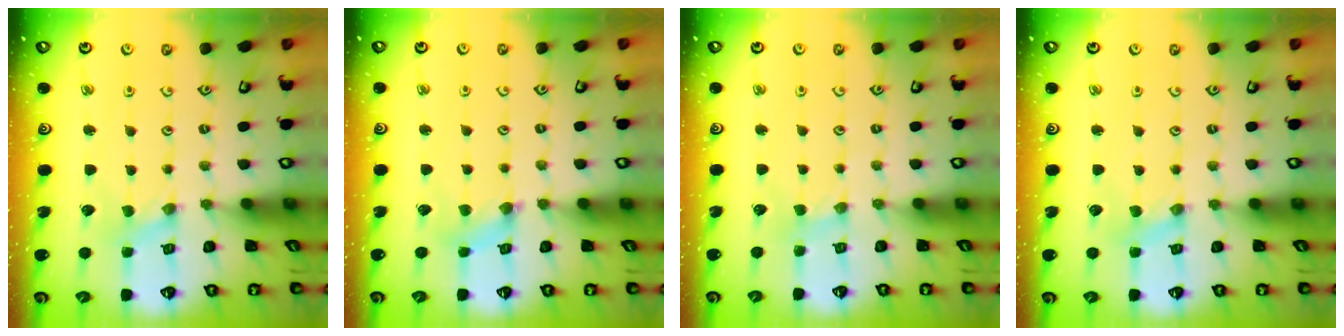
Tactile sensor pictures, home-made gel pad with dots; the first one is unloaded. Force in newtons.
{"total": 2.3, "press": 2.3, "slide": 0.3}
{"total": 1.4, "press": 1.4, "slide": 0.3}
{"total": 1.0, "press": 0.9, "slide": 0.3}